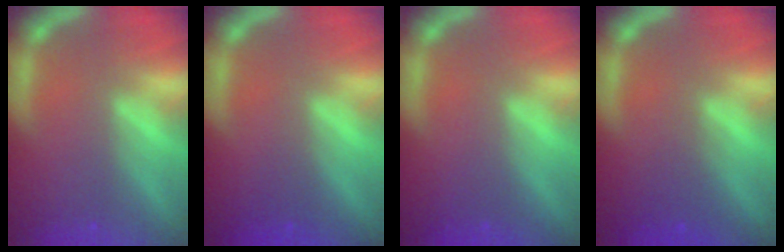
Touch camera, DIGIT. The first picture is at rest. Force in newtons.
{"total": 1.0}
{"total": 0.0}
{"total": 1.9}